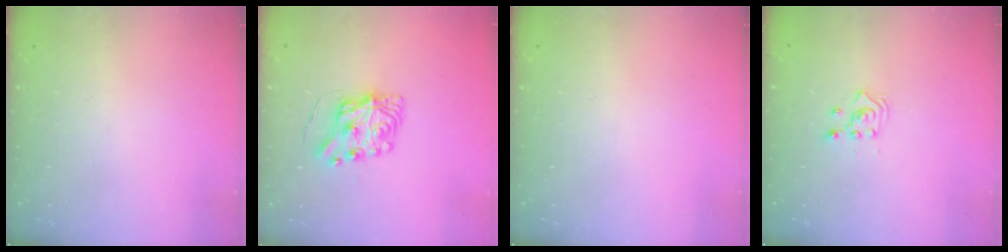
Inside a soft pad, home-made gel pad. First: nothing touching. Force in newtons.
{"total": 8.8, "press": 8.8, "slide": 1.0}
{"total": 0.0}
{"total": 2.4, "press": 2.2, "slide": 0.8}